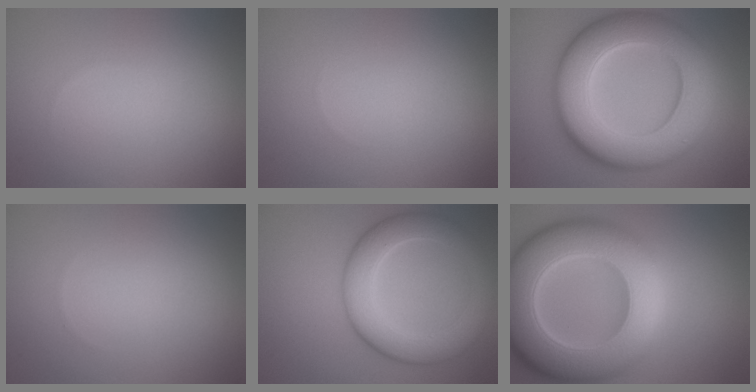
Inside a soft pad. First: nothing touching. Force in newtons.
{"total": 0.0}
{"total": 12.6, "press": 12.5, "slide": 0.8}
{"total": 0.0}
{"total": 7.1, "press": 7.1, "slide": 0.3}
{"total": 15.6, "press": 15.6, "slide": 0.5}